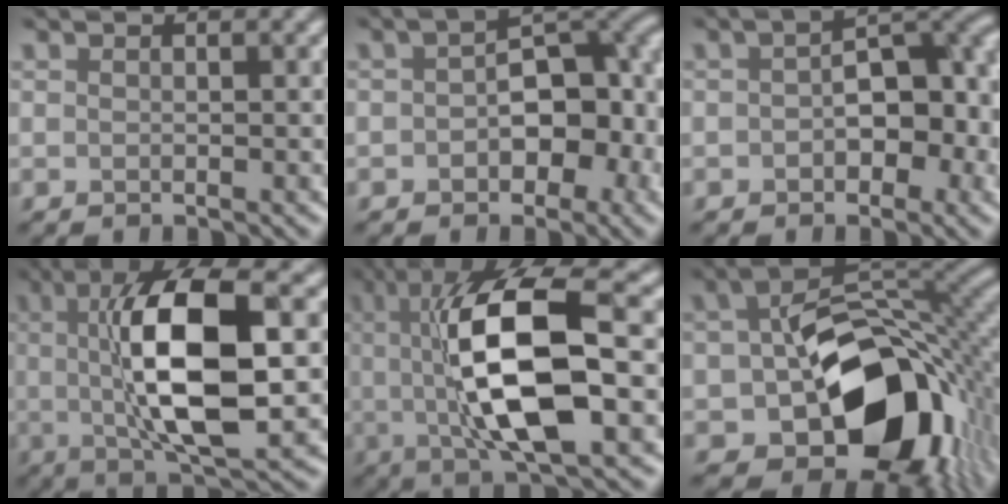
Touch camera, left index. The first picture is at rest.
{"total": 7.8, "force": [-0.9, 4.8, 6.1], "torque": [-0.067, 0.002, -0.018]}
{"total": 6.6, "force": [-0.6, 4.0, 5.3], "torque": [-0.058, 0.005, -0.015]}
{"total": 11.4, "force": [0.7, 3.6, 10.8], "torque": [-0.178, 0.001, 0.012]}
{"total": 12.5, "force": [0.5, 4.0, 11.9], "torque": [-0.202, 0.002, 0.007]}
{"total": 14.9, "force": [-3.9, 9.5, 10.7], "torque": [-0.135, -0.021, -0.058]}